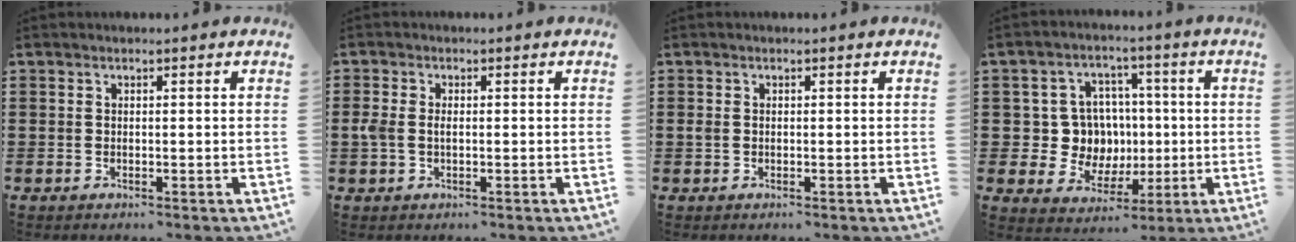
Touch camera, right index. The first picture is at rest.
{"total": 2.0, "force": [-0.2, 1.1, 1.6], "torque": [-0.048, -0.003, -0.009]}
{"total": 0.8, "force": [0.0, 0.6, 0.6], "torque": [-0.013, 0.004, -0.002]}
{"total": 8.6, "force": [0.6, 8.1, 2.9], "torque": [-0.066, 0.008, 0.018]}